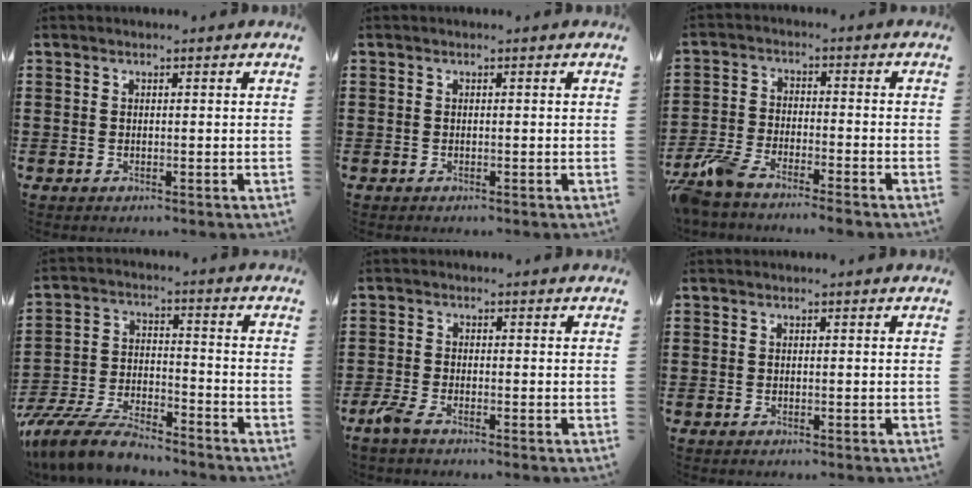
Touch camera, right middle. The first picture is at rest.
{"total": 0.0}
{"total": 5.8, "force": [-5.2, 0.7, 2.3], "torque": [-0.079, -0.013, -0.111]}
{"total": 8.3, "force": [-7.5, 1.7, 3.1], "torque": [-0.072, 0.014, -0.146]}
{"total": 2.5, "force": [-1.7, 0.5, 1.8], "torque": [-0.059, -0.008, -0.041]}
{"total": 0.0}